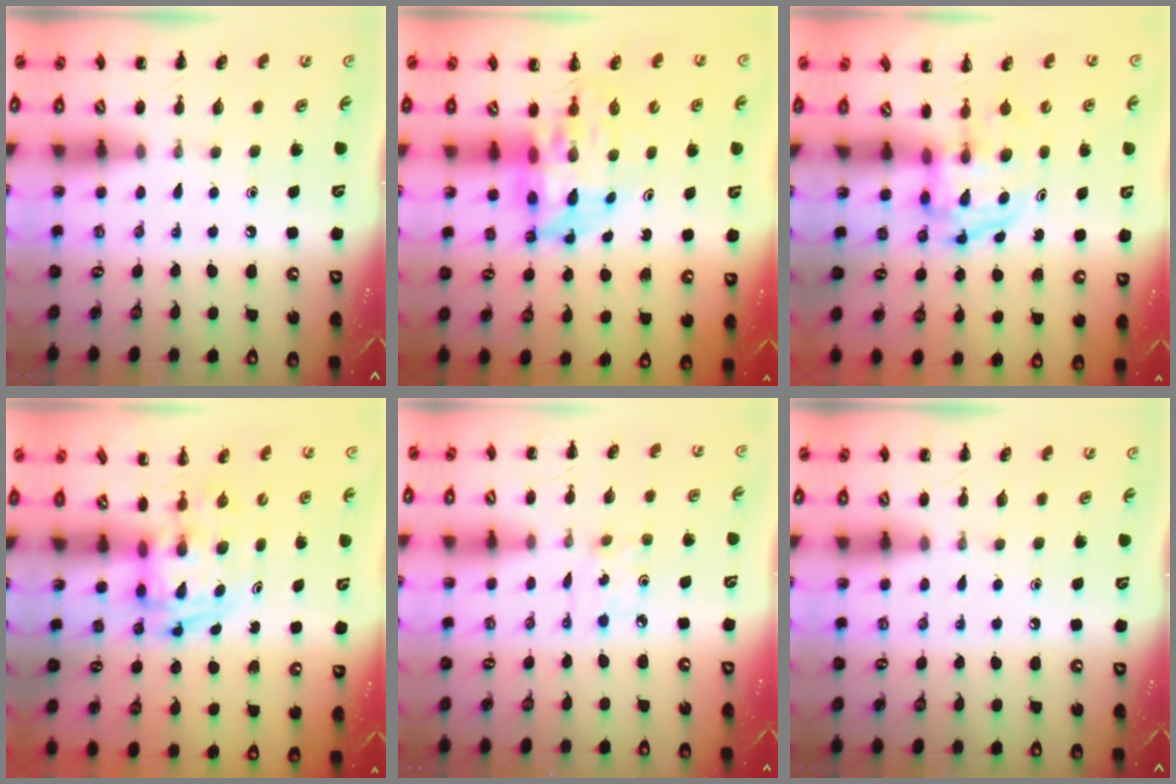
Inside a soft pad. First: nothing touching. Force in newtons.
{"total": 7.4, "press": 7.0, "slide": 2.4}
{"total": 3.7, "press": 3.7, "slide": 0.6}
{"total": 2.8, "press": 2.7, "slide": 0.5}
{"total": 2.5, "press": 2.4, "slide": 0.8}
{"total": 0.0}